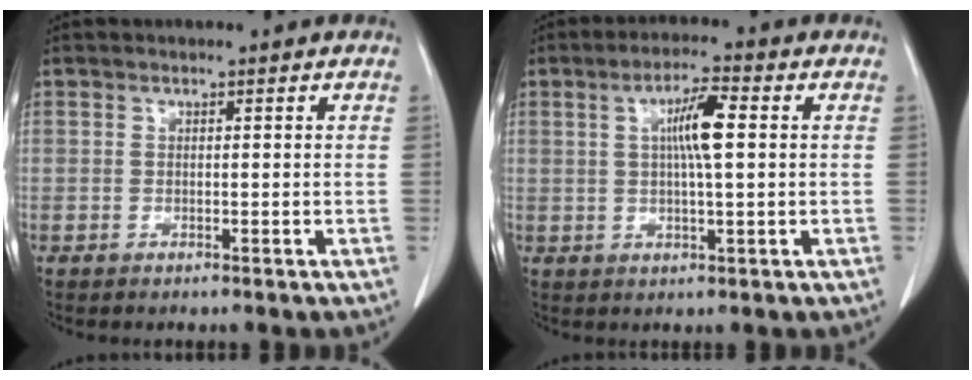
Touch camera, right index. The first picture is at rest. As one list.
[{"total": 6.3, "force": [1.2, 0.6, 6.1], "torque": [-0.111, 0.006, 0.017]}]